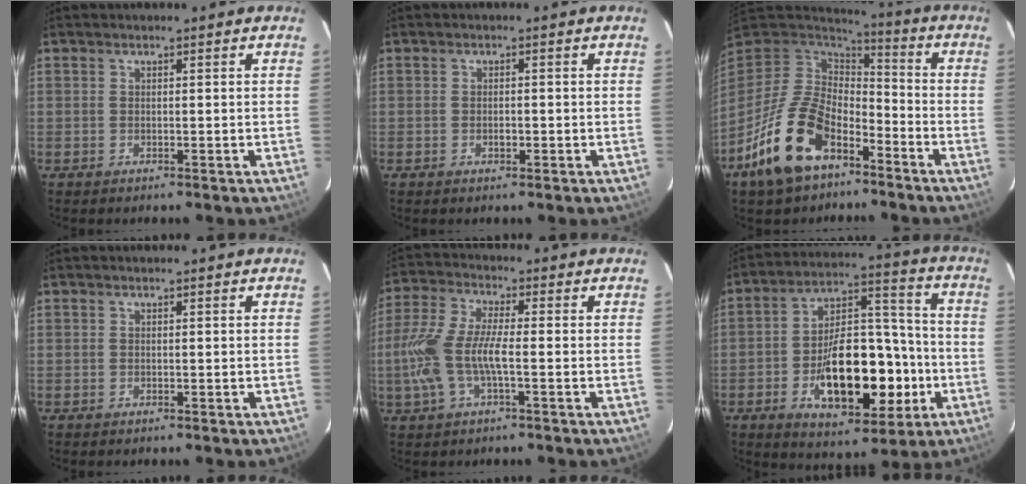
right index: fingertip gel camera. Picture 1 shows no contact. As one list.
[{"total": 1.2, "force": [-0.5, 0.9, 0.8], "torque": [-0.013, 0.001, -0.007]}, {"total": 17.9, "force": [-9.9, 10.0, 11.1], "torque": [-0.231, -0.009, -0.173]}, {"total": 0.0}, {"total": 11.1, "force": [-2.4, 3.0, 10.4], "torque": [-0.233, 0.000, -0.047]}, {"total": 19.6, "force": [-5.9, 10.2, 15.7], "torque": [-0.266, 0.026, -0.078]}]